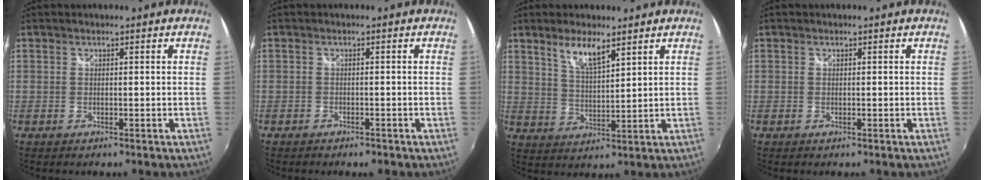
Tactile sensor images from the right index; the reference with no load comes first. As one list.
[{"total": 2.3, "force": [-1.8, 1.0, 0.8], "torque": [-0.023, -0.009, -0.028]}, {"total": 6.1, "force": [4.1, 1.3, 4.4], "torque": [-0.083, -0.002, 0.080]}, {"total": 0.0}]